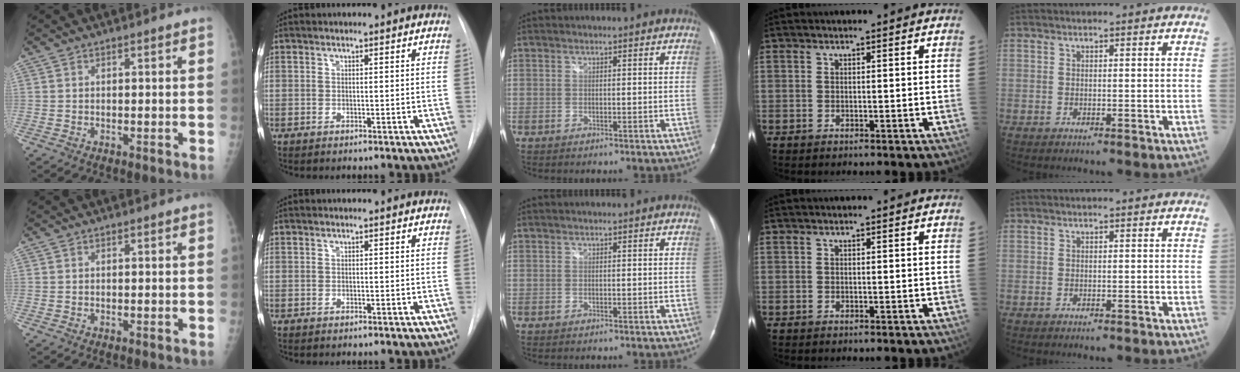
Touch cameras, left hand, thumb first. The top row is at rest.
{"index": {"total": 1.0, "force": [-1.0, 0.0, -0.1], "torque": [0.007, -0.005, -0.017]}}